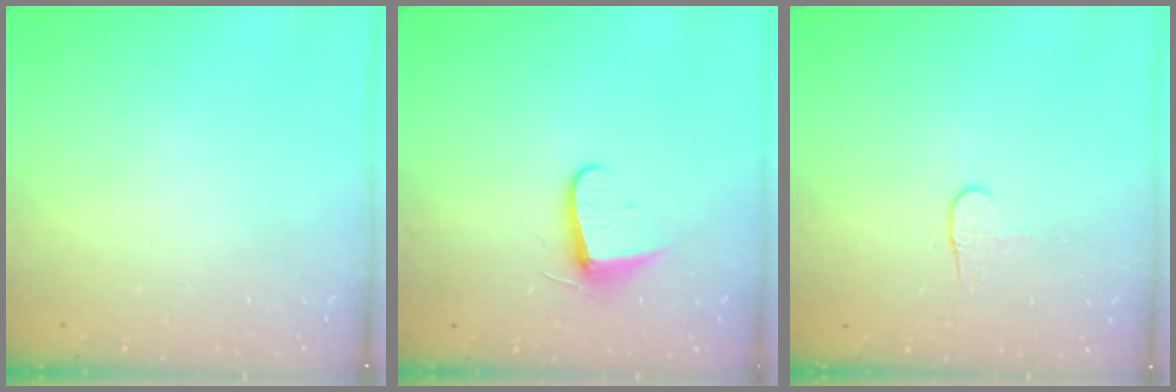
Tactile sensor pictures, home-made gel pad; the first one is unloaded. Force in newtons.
{"total": 7.8, "press": 7.7, "slide": 0.4}
{"total": 4.5, "press": 4.5, "slide": 0.5}